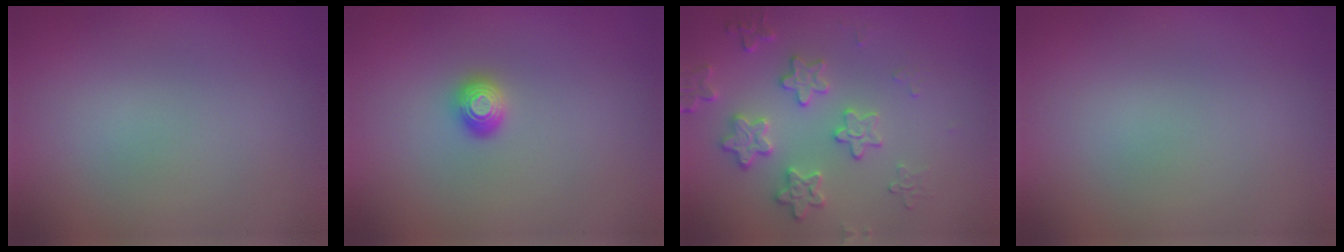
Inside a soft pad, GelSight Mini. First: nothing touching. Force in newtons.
{"total": 1.3, "press": 1.2, "slide": 0.5}
{"total": 3.7, "press": 3.5, "slide": 1.4}
{"total": 0.0}